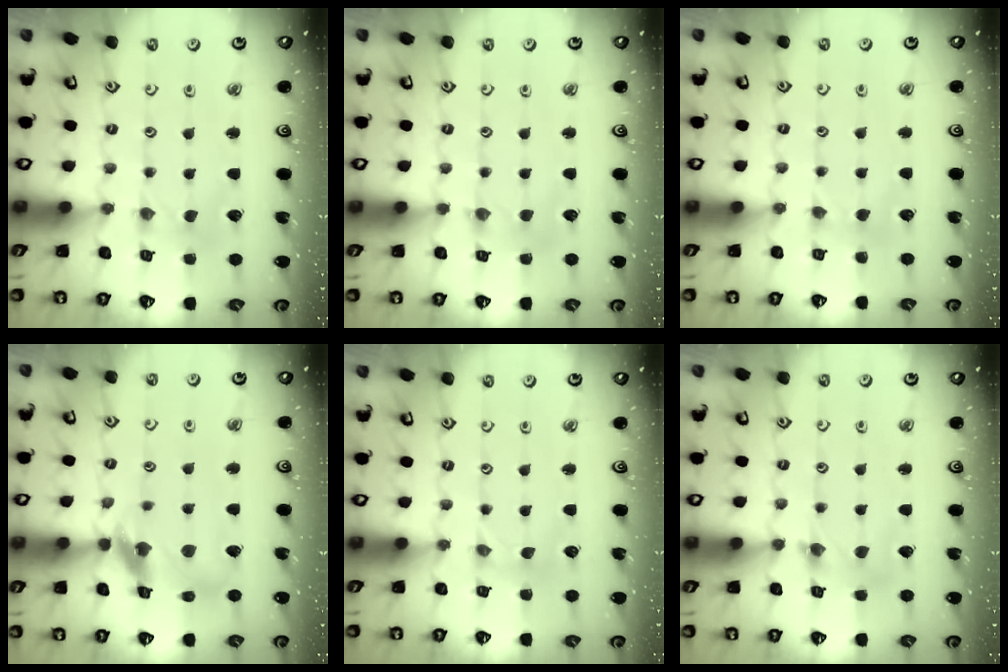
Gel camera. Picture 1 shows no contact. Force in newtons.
{"total": 2.3, "press": 2.3, "slide": 0.3}
{"total": 2.6, "press": 2.6, "slide": 0.4}
{"total": 13.5, "press": 13.4, "slide": 1.6}
{"total": 0.0}
{"total": 2.7, "press": 2.7, "slide": 0.4}